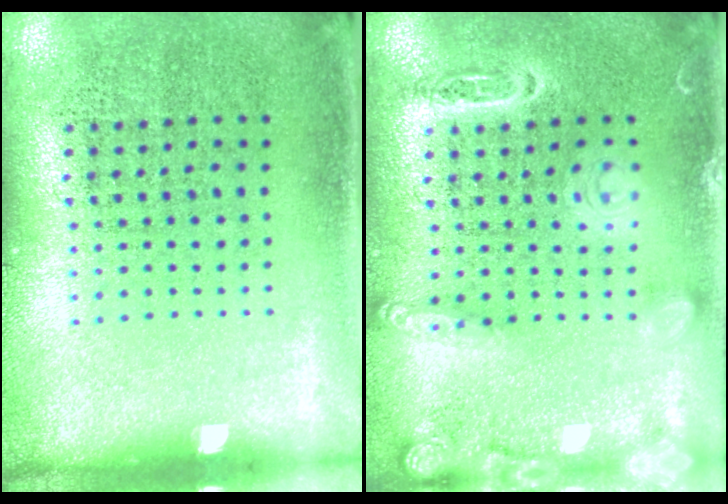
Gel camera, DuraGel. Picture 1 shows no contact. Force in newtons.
{"total": 1.9, "press": 1.8, "slide": 0.4}